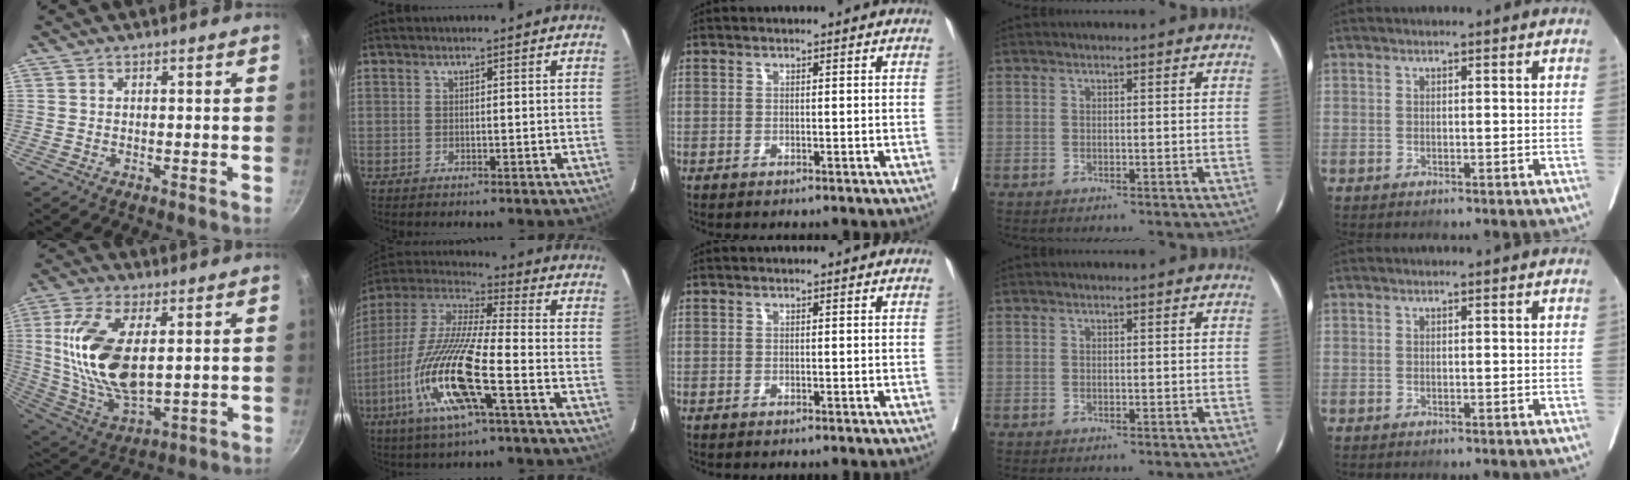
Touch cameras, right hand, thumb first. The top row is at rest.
{"thumb": {"total": 18.6, "force": [2.7, 9.1, 16.0], "torque": [-0.325, -0.016, 0.062]}, "index": {"total": 17.3, "force": [-6.1, 1.9, 16.1], "torque": [-0.346, -0.014, -0.120]}}